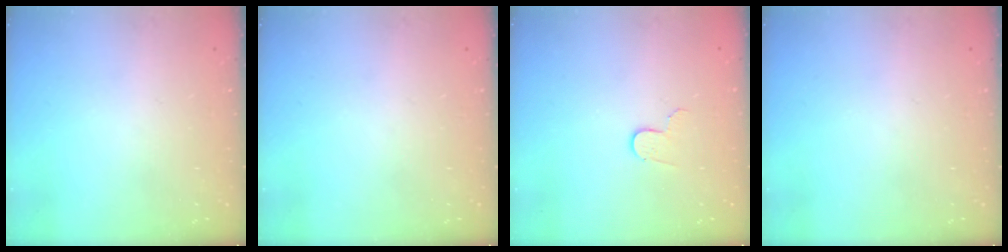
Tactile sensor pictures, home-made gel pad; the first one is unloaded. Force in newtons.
{"total": 0.0}
{"total": 3.4, "press": 3.4, "slide": 0.3}
{"total": 0.0}